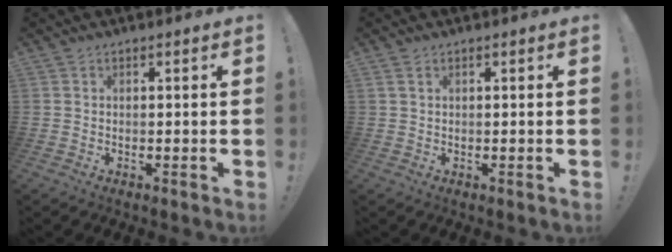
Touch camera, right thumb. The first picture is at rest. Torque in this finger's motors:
{"motor_torque": [-0.16, -0.26, 0.01, 0.21, -0.10]}